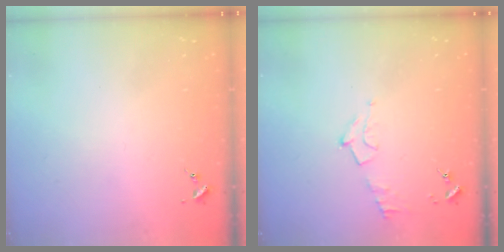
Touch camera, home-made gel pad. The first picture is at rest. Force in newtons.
{"total": 6.8, "press": 6.8, "slide": 0.8}